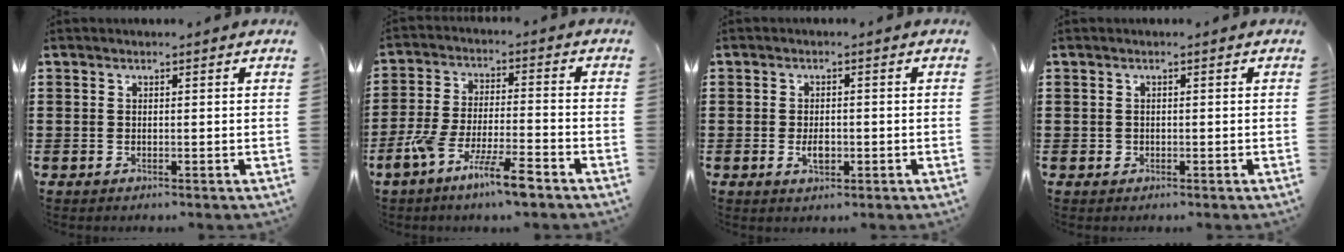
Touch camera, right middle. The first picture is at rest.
{"total": 9.1, "force": [-6.4, 1.0, 6.4], "torque": [-0.141, -0.006, -0.125]}
{"total": 2.8, "force": [-0.7, 1.3, 2.4], "torque": [-0.045, -0.008, -0.016]}
{"total": 0.6, "force": [-0.1, 0.6, 0.1], "torque": [-0.003, 0.005, -0.003]}